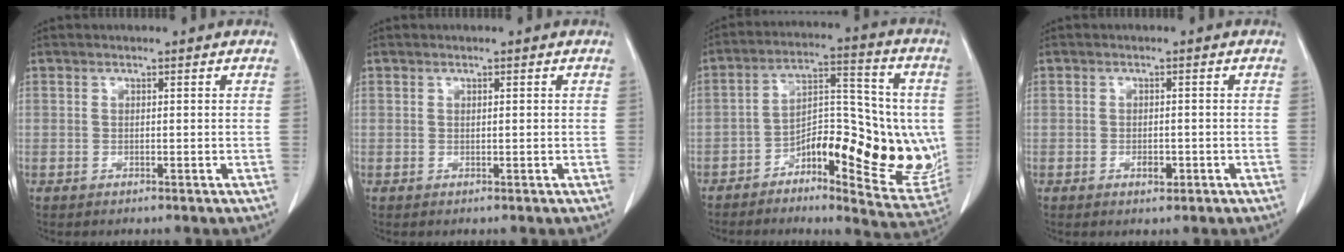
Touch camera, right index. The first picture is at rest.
{"total": 0.0}
{"total": 17.5, "force": [-4.1, 7.0, 15.5], "torque": [-0.213, 0.020, -0.057]}
{"total": 1.8, "force": [-0.7, 0.9, 1.3], "torque": [-0.020, 0.002, -0.007]}